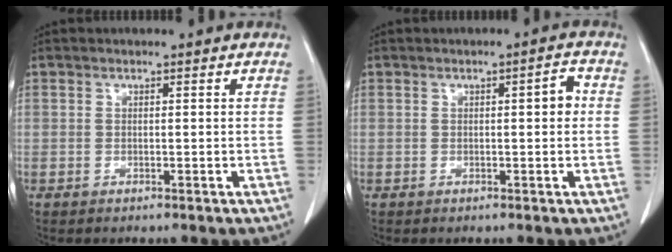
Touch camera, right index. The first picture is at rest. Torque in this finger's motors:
{"motor_torque": [0.09, 0.02, 0.01, 0.00]}